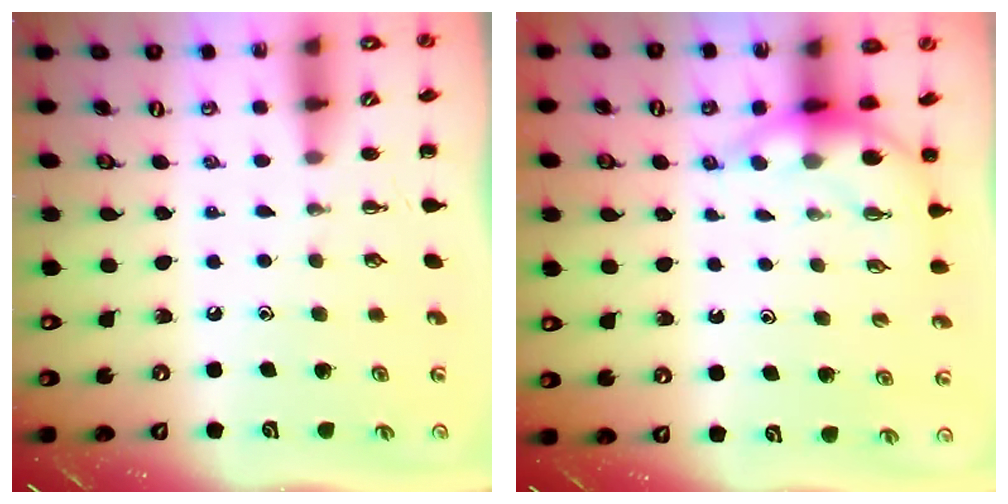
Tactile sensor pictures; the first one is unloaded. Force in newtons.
{"total": 5.3, "press": 5.1, "slide": 1.2}